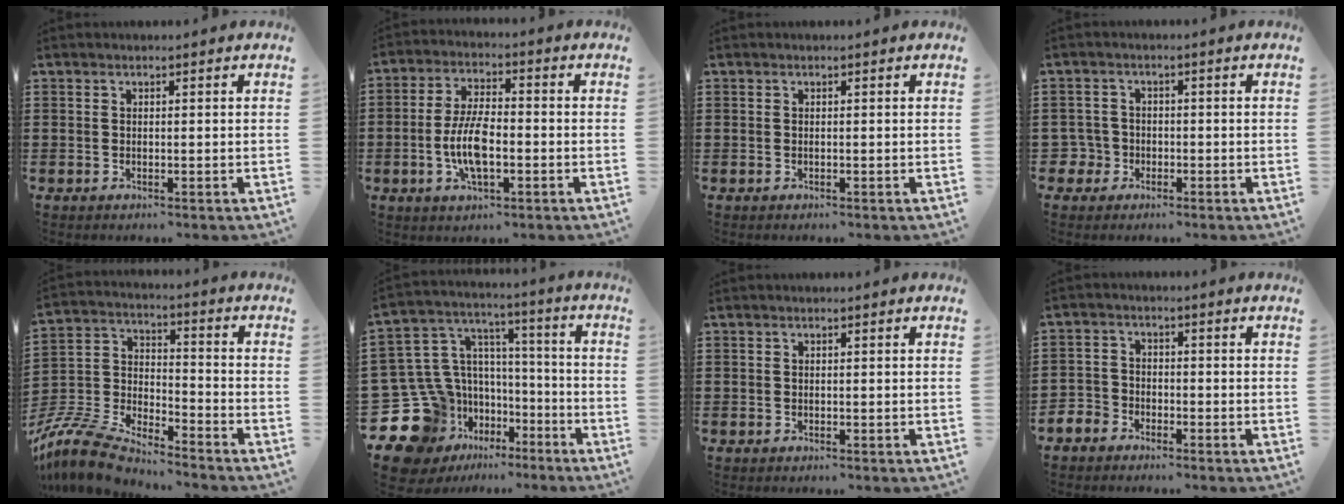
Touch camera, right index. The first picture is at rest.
{"total": 7.9, "force": [-1.8, 3.1, 7.0], "torque": [-0.161, -0.006, -0.041]}
{"total": 0.0}
{"total": 3.3, "force": [-1.7, 2.8, 0.7], "torque": [-0.044, -0.004, -0.044]}
{"total": 8.8, "force": [-8.2, 1.5, 2.9], "torque": [-0.088, 0.000, -0.171]}
{"total": 12.7, "force": [-6.0, 10.4, 4.4], "torque": [-0.153, -0.013, -0.088]}
{"total": 0.0}
{"total": 2.9, "force": [-2.5, 1.4, -0.1], "torque": [-0.017, 0.000, -0.059]}